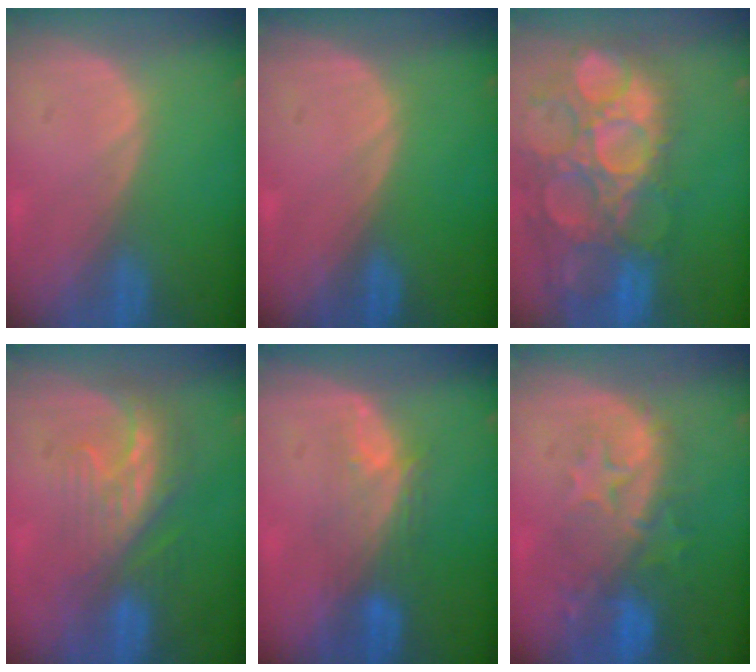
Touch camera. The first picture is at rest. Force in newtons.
{"total": 0.0}
{"total": 15.4, "press": 12.7, "slide": 8.7}
{"total": 8.7, "press": 7.4, "slide": 4.6}
{"total": 4.9, "press": 4.7, "slide": 1.6}
{"total": 10.3, "press": 8.9, "slide": 5.1}